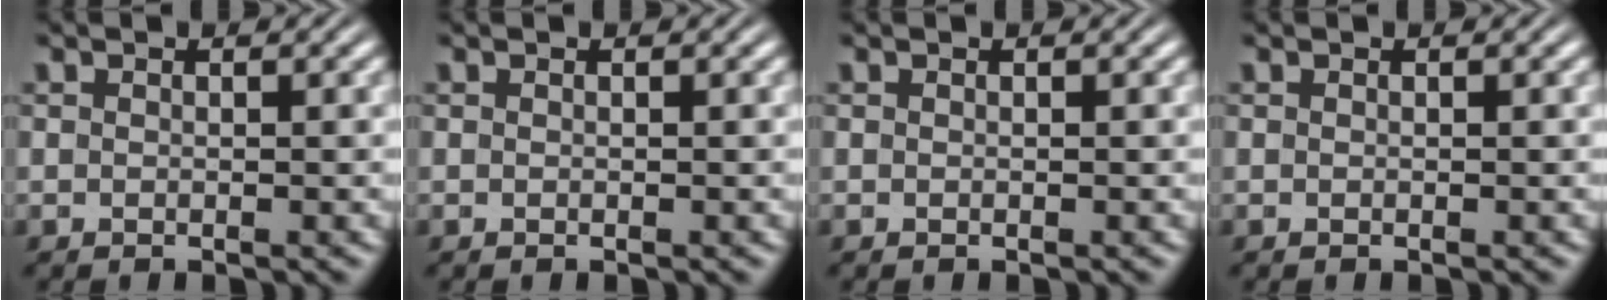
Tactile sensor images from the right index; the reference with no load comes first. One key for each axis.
{"total": 0.0}
{"total": 0.0}
{"total": 0.0}